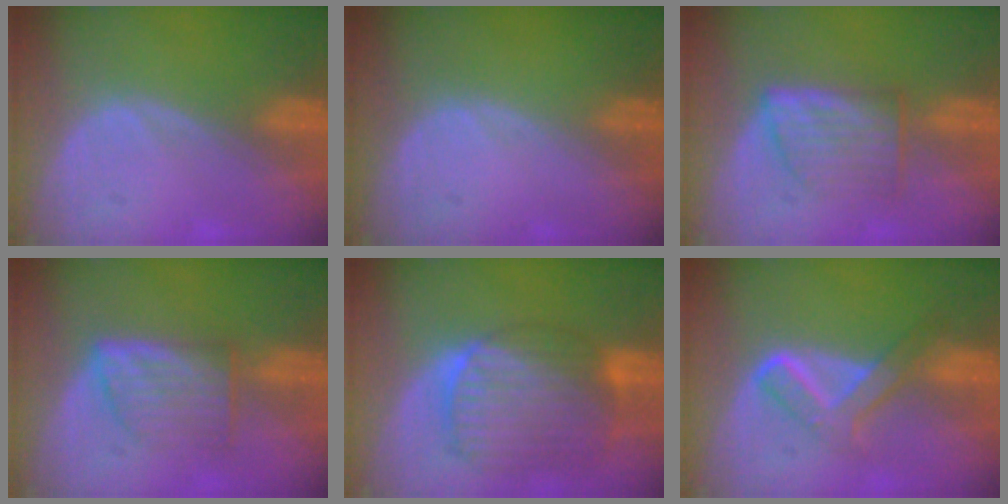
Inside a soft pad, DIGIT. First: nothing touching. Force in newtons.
{"total": 0.0}
{"total": 5.9, "press": 5.7, "slide": 1.4}
{"total": 6.2, "press": 5.9, "slide": 1.9}
{"total": 10.7, "press": 9.1, "slide": 5.5}
{"total": 5.2, "press": 5.2, "slide": 0.5}